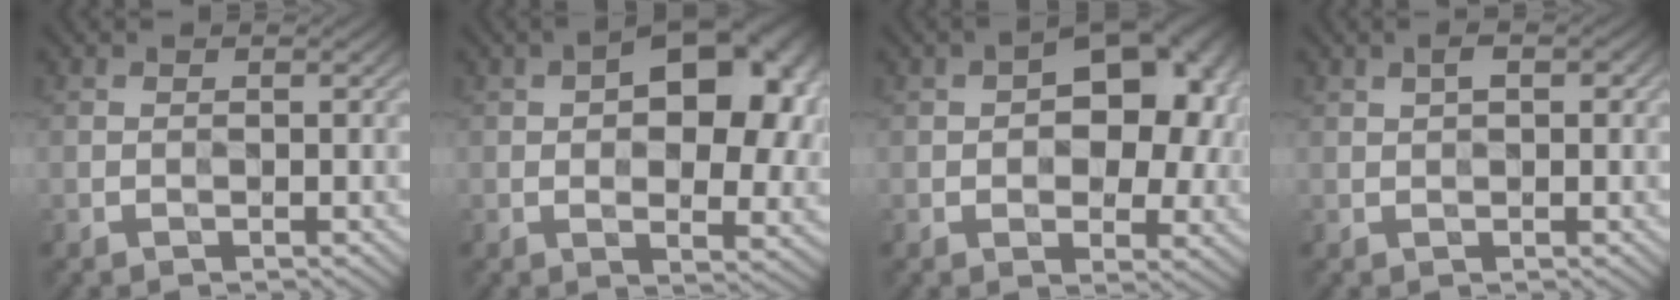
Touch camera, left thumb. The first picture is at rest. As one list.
[{"total": 15.5, "force": [4.0, 8.8, 12.2], "torque": [-0.138, 0.018, 0.047]}, {"total": 12.8, "force": [2.2, 7.9, 9.9], "torque": [-0.117, 0.013, 0.028]}, {"total": 2.0, "force": [0.8, 1.1, 1.5], "torque": [-0.022, 0.003, 0.014]}]